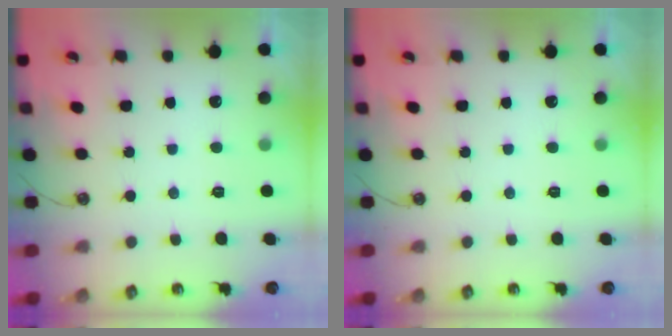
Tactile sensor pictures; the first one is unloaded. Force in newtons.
{"total": 0.0}